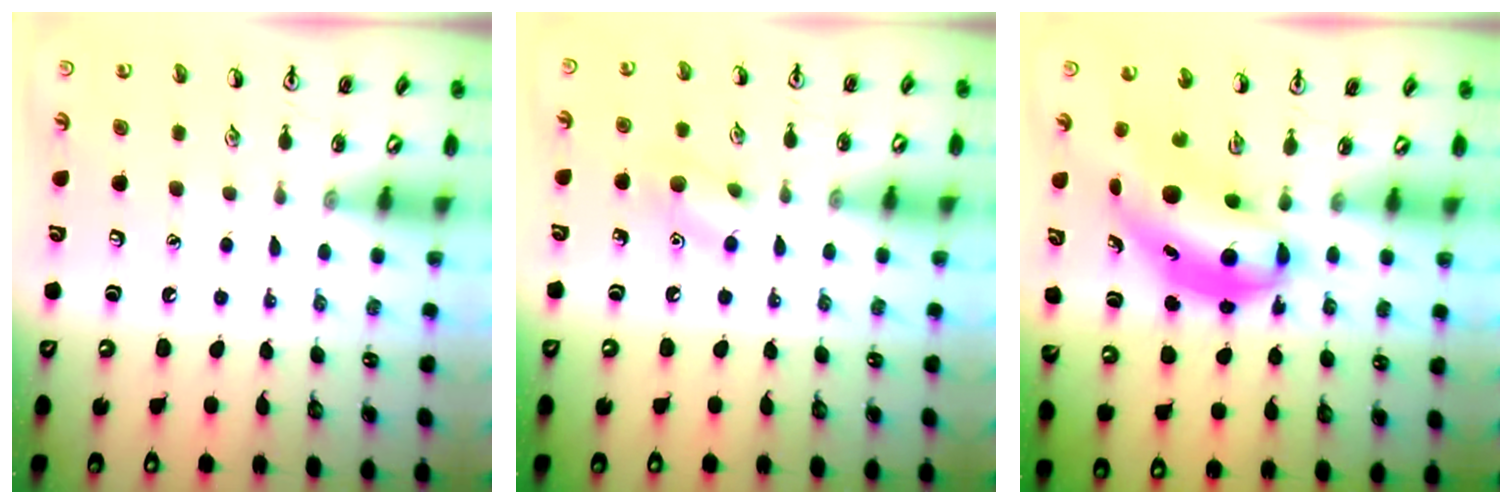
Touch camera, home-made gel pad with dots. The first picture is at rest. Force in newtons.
{"total": 7.8, "press": 7.7, "slide": 1.4}
{"total": 6.9, "press": 6.6, "slide": 1.8}